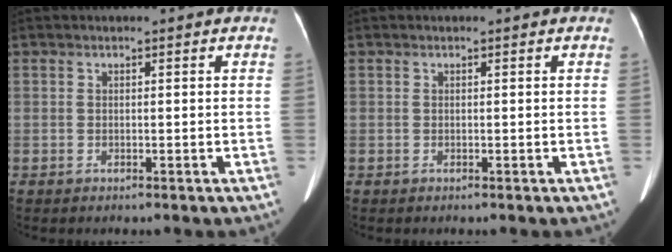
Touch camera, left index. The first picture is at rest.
{"total": 0.0}